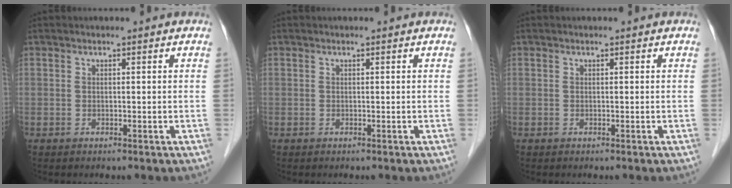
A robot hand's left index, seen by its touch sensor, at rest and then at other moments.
{"total": 0.0}
{"total": 0.0}